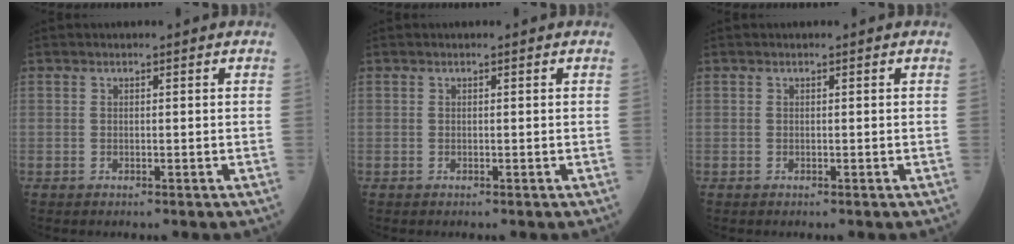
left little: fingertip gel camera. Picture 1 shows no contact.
{"total": 0.0}
{"total": 0.0}